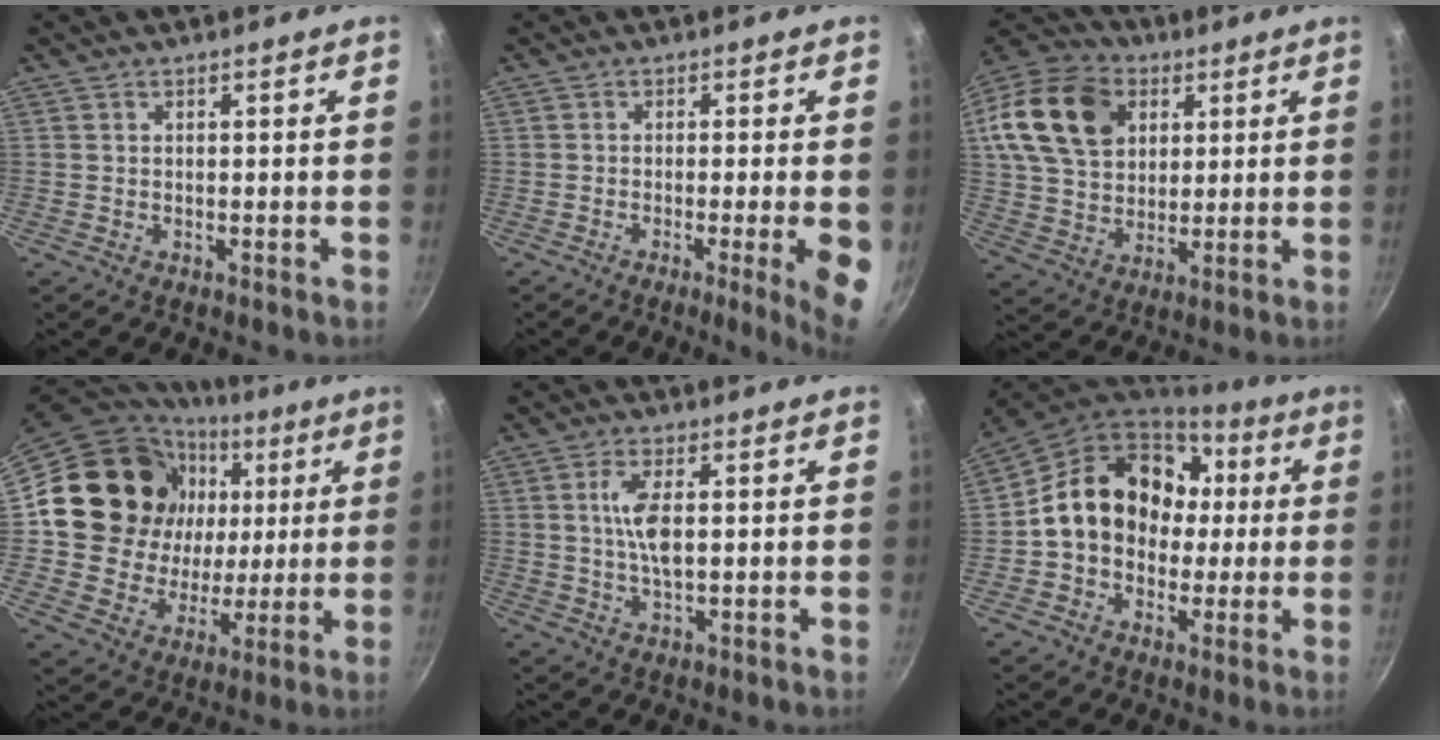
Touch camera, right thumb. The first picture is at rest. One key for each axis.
{"total": 7.0, "fx": -1.9, "fy": 0.3, "fz": 6.8, "tx": -0.086, "ty": 0.001, "tz": -0.027}
{"total": 22.1, "fx": 7.7, "fy": 16.2, "fz": 12.9, "tx": -0.245, "ty": 0.017, "tz": 0.136}
{"total": 24.4, "fx": 6.0, "fy": 20.5, "fz": 11.7, "tx": -0.190, "ty": 0.007, "tz": 0.114}
{"total": 6.2, "fx": 0.8, "fy": 2.2, "fz": 5.7, "tx": -0.118, "ty": 0.000, "tz": 0.015}
{"total": 18.9, "fx": 1.9, "fy": 15.3, "fz": 10.9, "tx": -0.152, "ty": 0.041, "tz": 0.027}